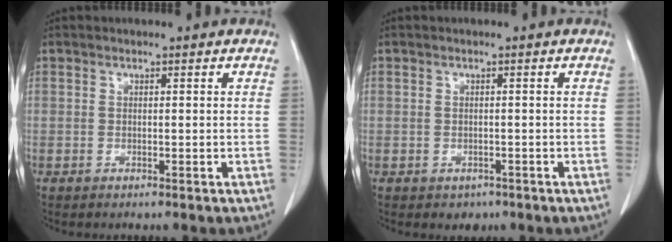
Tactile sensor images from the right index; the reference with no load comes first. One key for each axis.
{"total": 1.6, "fx": -0.9, "fy": 1.3, "fz": 0.4, "tx": -0.004, "ty": 0.002, "tz": -0.007}